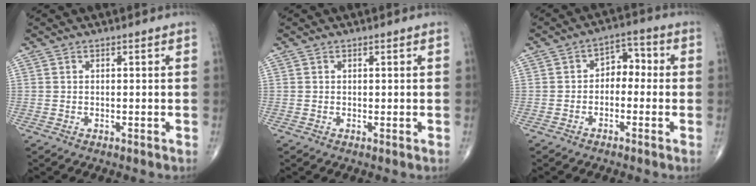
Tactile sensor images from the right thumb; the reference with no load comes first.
{"total": 0.0}
{"total": 5.2, "force": [-0.8, 3.7, 3.6], "torque": [-0.028, 0.030, -0.028]}